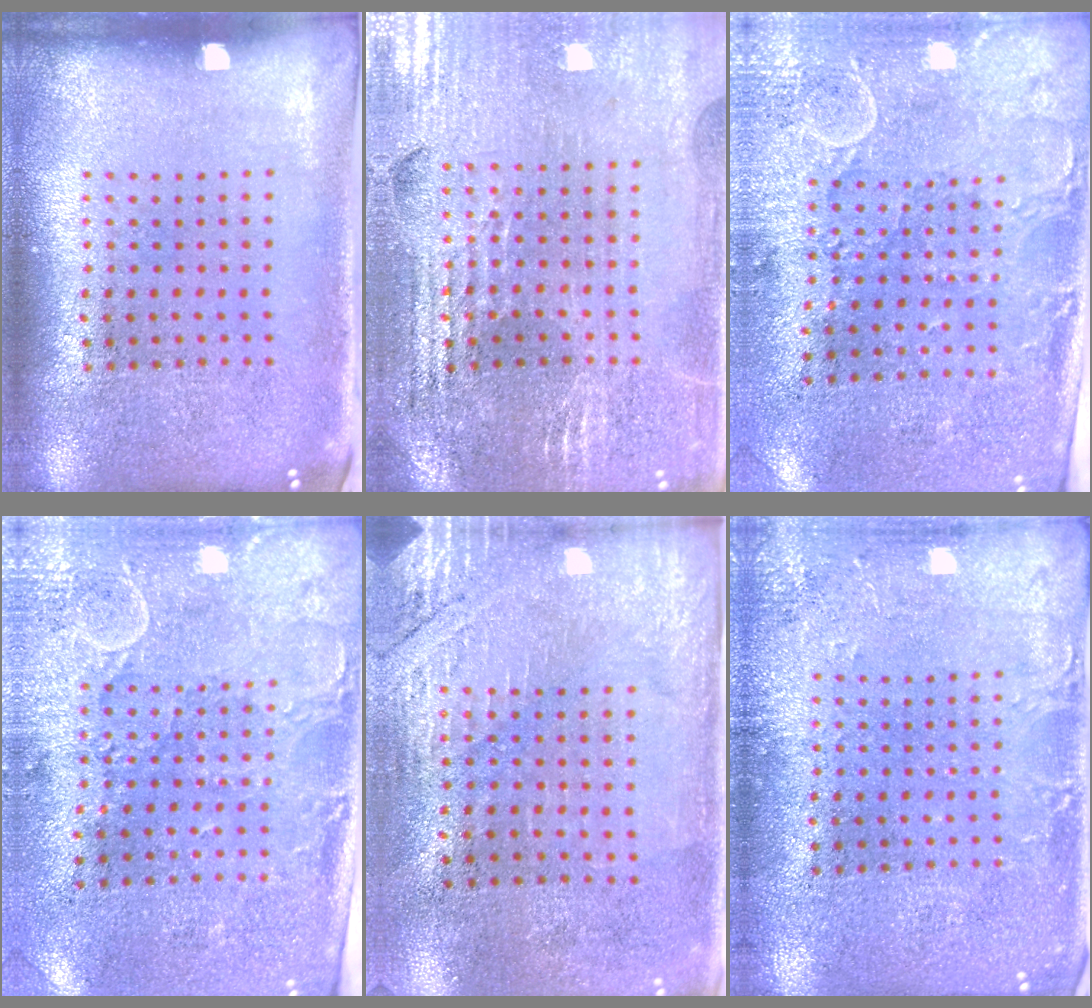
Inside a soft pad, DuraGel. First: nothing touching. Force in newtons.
{"total": 2.9, "press": 2.9, "slide": 0.5}
{"total": 2.9, "press": 2.4, "slide": 1.7}
{"total": 2.9, "press": 2.4, "slide": 1.7}
{"total": 2.8, "press": 2.5, "slide": 1.4}
{"total": 2.2, "press": 2.2, "slide": 0.3}